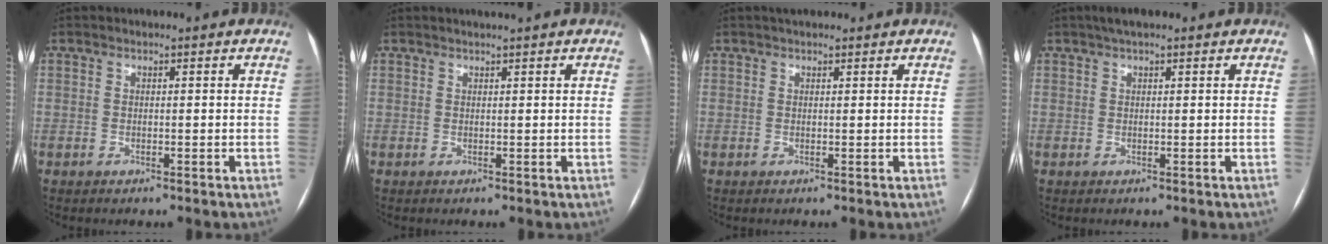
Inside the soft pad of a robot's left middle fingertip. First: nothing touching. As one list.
[{"total": 1.5, "force": [1.3, -0.3, 0.7], "torque": [-0.005, 0.010, 0.024]}, {"total": 2.4, "force": [2.0, 0.7, 1.1], "torque": [-0.012, 0.025, 0.030]}, {"total": 3.0, "force": [2.2, 0.6, 2.0], "torque": [-0.032, 0.024, 0.035]}]